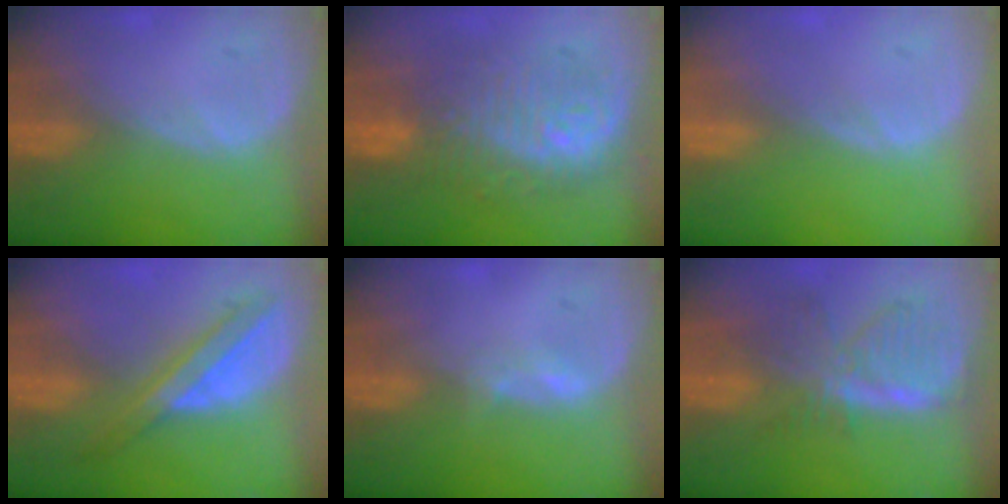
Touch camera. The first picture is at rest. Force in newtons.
{"total": 9.6, "press": 9.6, "slide": 0.7}
{"total": 0.0}
{"total": 5.7, "press": 5.6, "slide": 1.4}
{"total": 1.3, "press": 1.2, "slide": 0.5}
{"total": 7.8, "press": 7.0, "slide": 3.5}